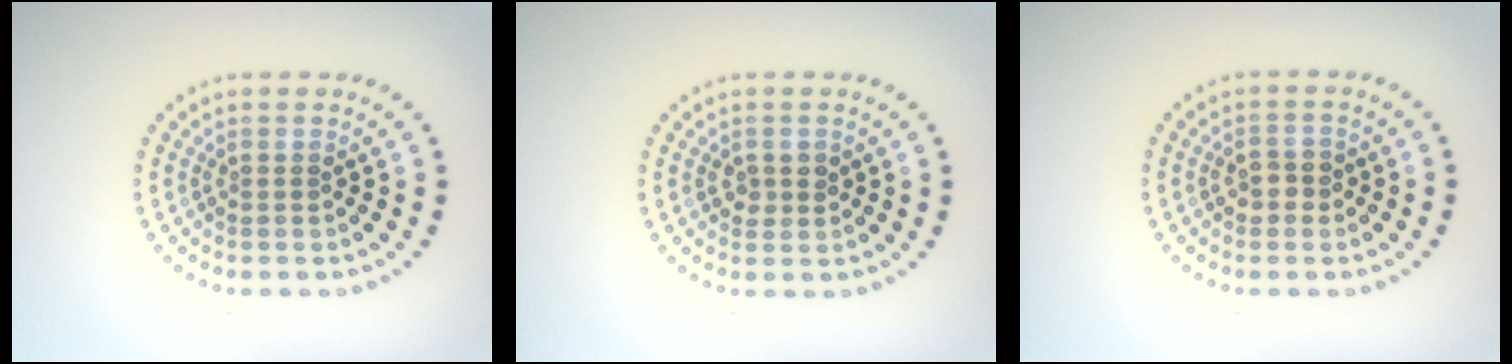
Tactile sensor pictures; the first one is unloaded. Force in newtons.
{"total": 1.5, "press": 1.5, "slide": 0.2}
{"total": 1.6, "press": 1.6, "slide": 0.2}